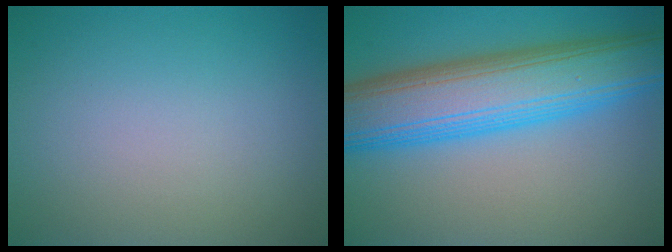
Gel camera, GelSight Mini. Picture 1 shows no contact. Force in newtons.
{"total": 10.7, "press": 10.7, "slide": 0.1}